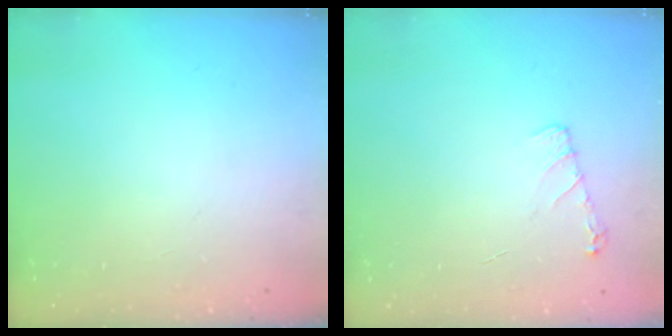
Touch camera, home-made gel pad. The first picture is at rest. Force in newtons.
{"total": 6.5, "press": 6.5, "slide": 0.8}